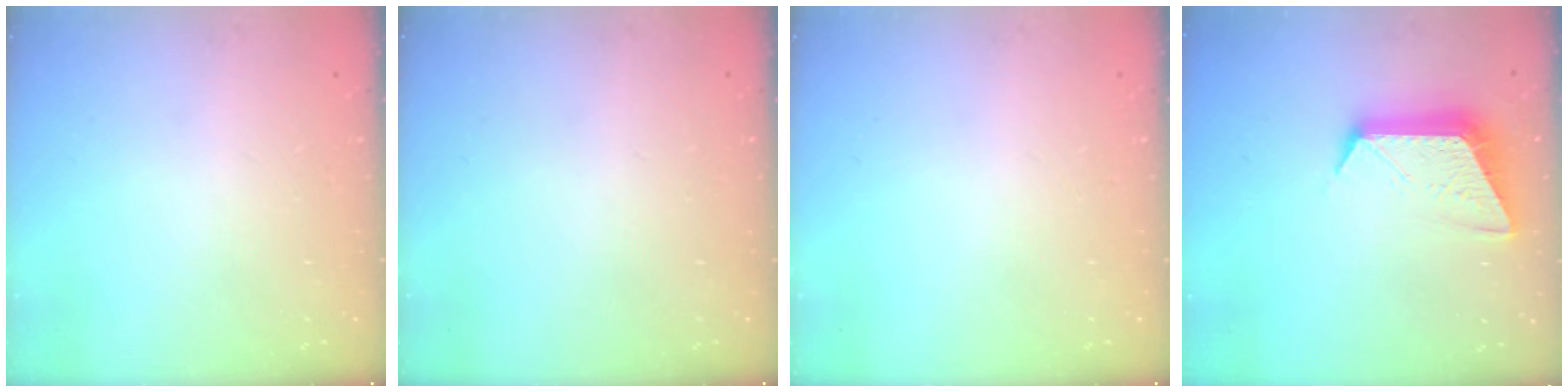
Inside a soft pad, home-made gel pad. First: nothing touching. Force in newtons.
{"total": 0.0}
{"total": 0.0}
{"total": 11.9, "press": 11.9, "slide": 0.8}